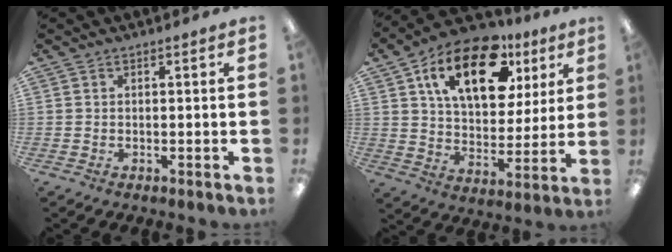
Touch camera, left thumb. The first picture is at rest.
{"total": 20.3, "force": [10.8, 10.8, 13.4], "torque": [-0.218, -0.032, 0.187]}